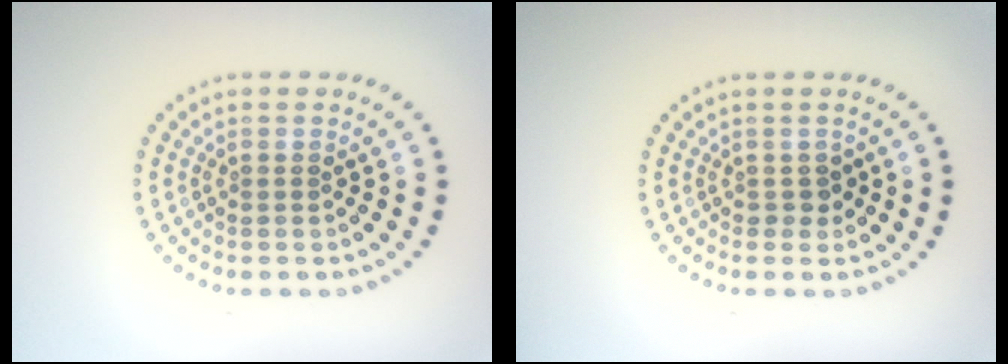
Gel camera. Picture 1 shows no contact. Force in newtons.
{"total": 1.1, "press": 1.0, "slide": 0.5}